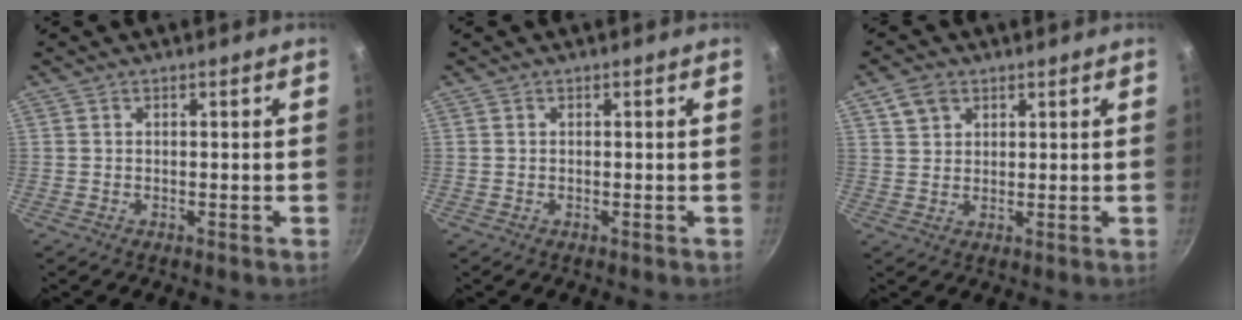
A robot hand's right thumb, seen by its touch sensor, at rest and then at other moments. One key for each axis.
{"total": 0.0}
{"total": 4.3, "fx": 2.3, "fy": 3.2, "fz": 1.8, "tx": -0.020, "ty": 0.000, "tz": 0.042}